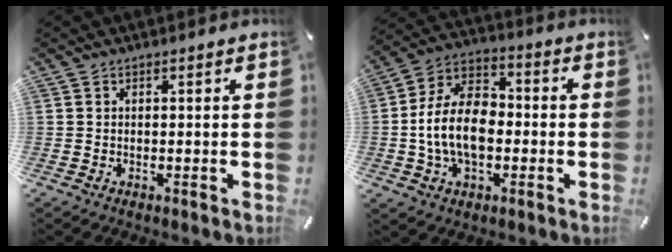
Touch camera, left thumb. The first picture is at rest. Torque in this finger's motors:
{"motor_torque": [0.41, 0.45, 0.48, 0.28, 0.19]}